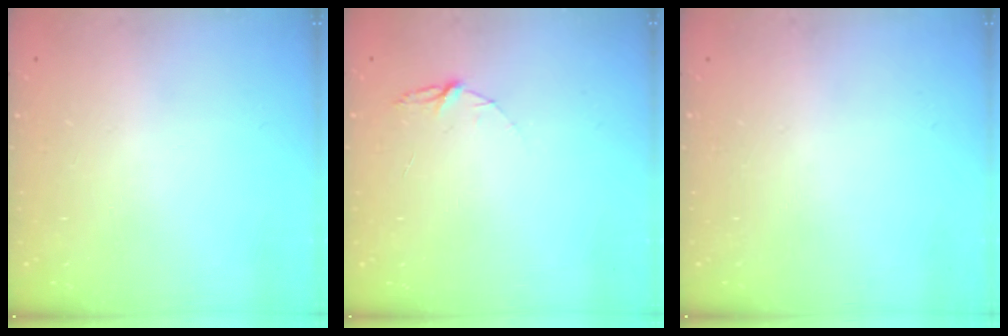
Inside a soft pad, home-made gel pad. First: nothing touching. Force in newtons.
{"total": 4.0, "press": 4.0, "slide": 0.5}
{"total": 0.0}